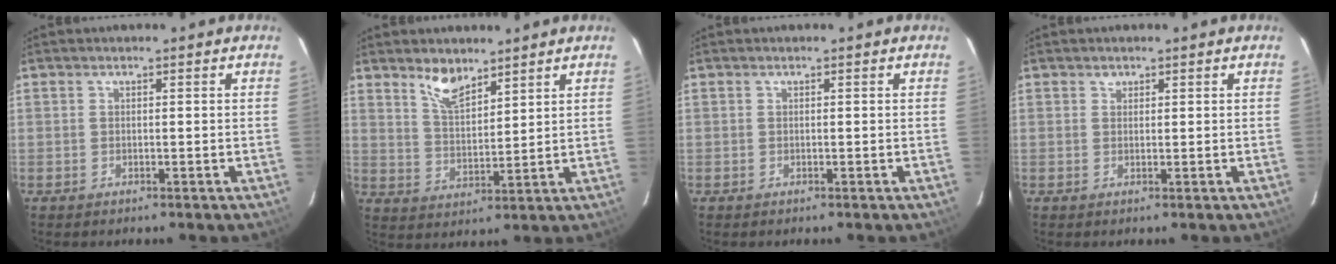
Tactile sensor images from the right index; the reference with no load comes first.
{"total": 6.4, "force": [4.9, 2.3, 3.4], "torque": [-0.058, 0.001, 0.096]}
{"total": 0.0}
{"total": 0.9, "force": [0.5, 0.7, 0.0], "torque": [0.002, 0.004, 0.008]}